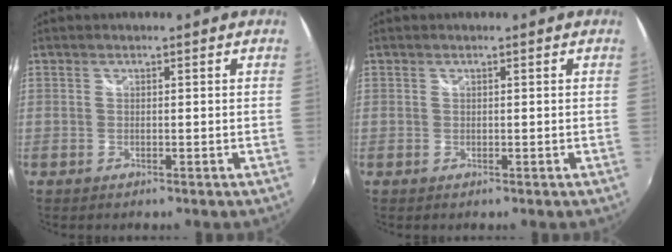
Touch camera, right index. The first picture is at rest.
{"total": 0.0}